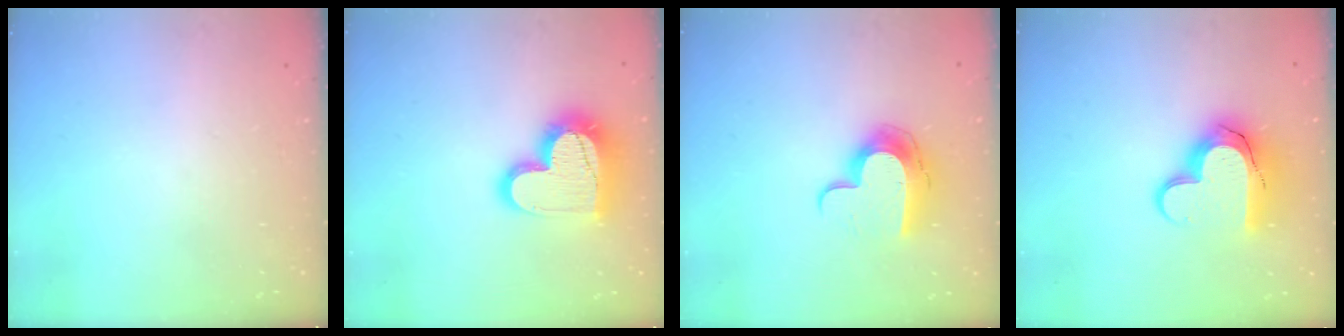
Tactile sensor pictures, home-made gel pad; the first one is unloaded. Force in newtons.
{"total": 18.1, "press": 18.1, "slide": 1.4}
{"total": 12.2, "press": 12.2, "slide": 0.3}
{"total": 15.2, "press": 15.1, "slide": 1.1}